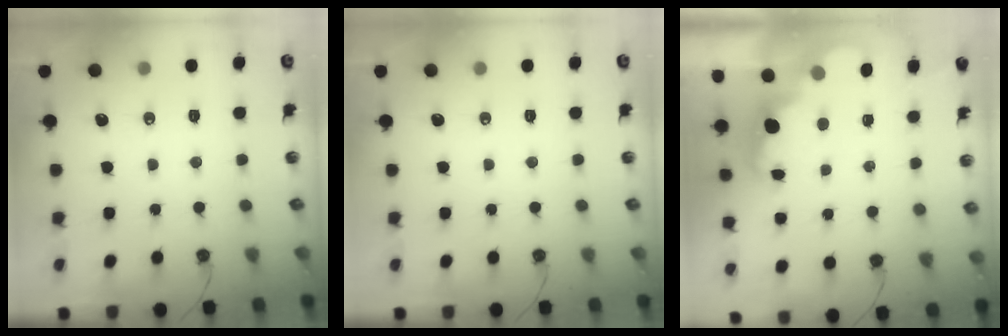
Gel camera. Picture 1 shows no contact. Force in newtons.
{"total": 0.0}
{"total": 2.5, "press": 2.4, "slide": 0.5}